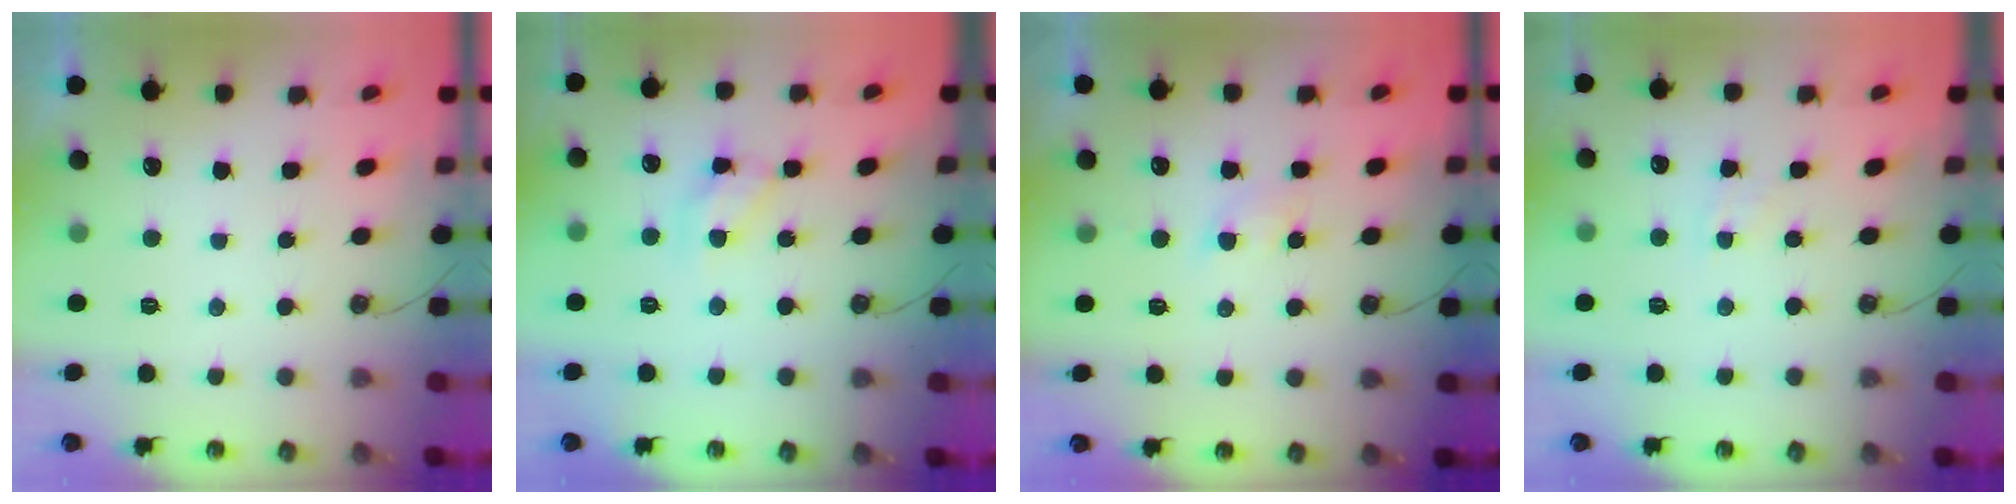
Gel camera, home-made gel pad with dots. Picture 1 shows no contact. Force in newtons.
{"total": 10.1, "press": 10.1, "slide": 0.3}
{"total": 2.9, "press": 2.9, "slide": 0.5}
{"total": 3.8, "press": 3.7, "slide": 0.5}